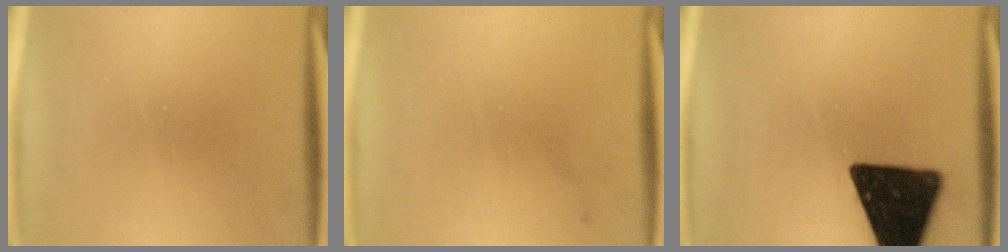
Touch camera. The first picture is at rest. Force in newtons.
{"total": 1.1}
{"total": 18.5}